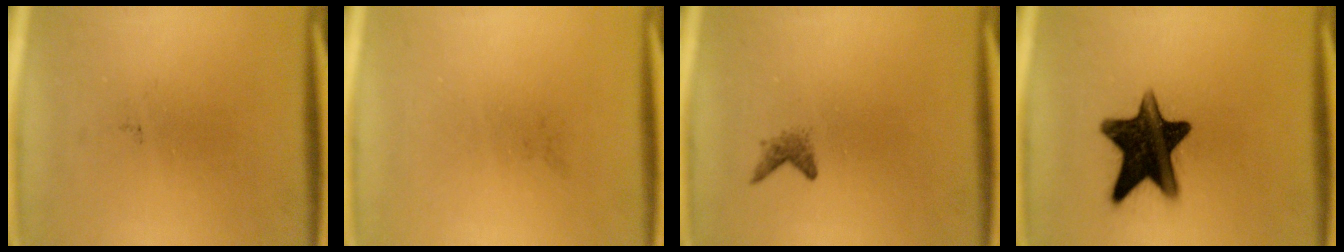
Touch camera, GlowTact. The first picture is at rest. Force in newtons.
{"total": 0.0}
{"total": 1.2}
{"total": 15.0}